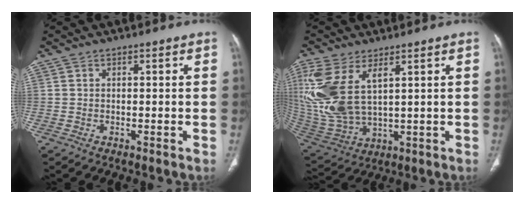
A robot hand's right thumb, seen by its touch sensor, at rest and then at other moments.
{"total": 17.4, "force": [5.4, 8.9, 14.0], "torque": [-0.327, -0.017, 0.123]}